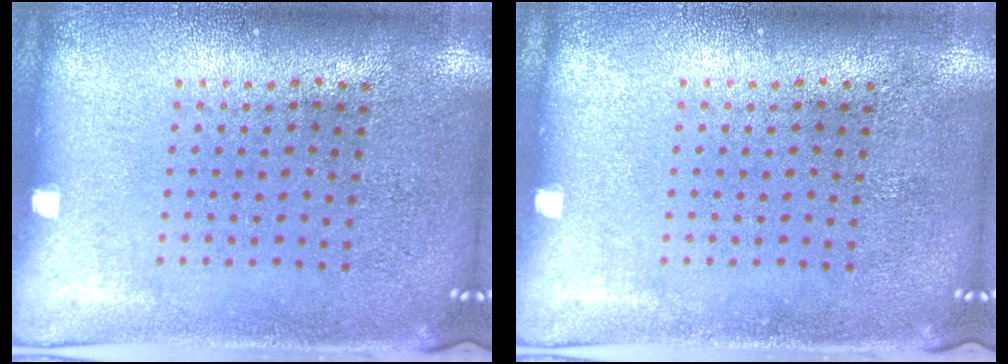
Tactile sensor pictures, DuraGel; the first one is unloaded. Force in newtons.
{"total": 0.0}